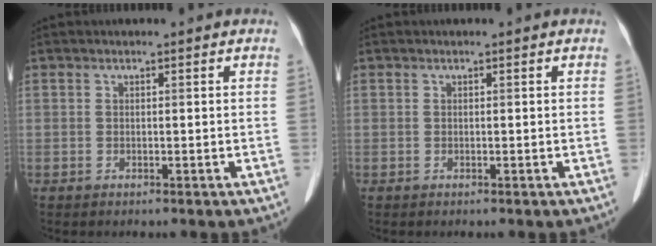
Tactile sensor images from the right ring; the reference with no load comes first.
{"total": 0.0}